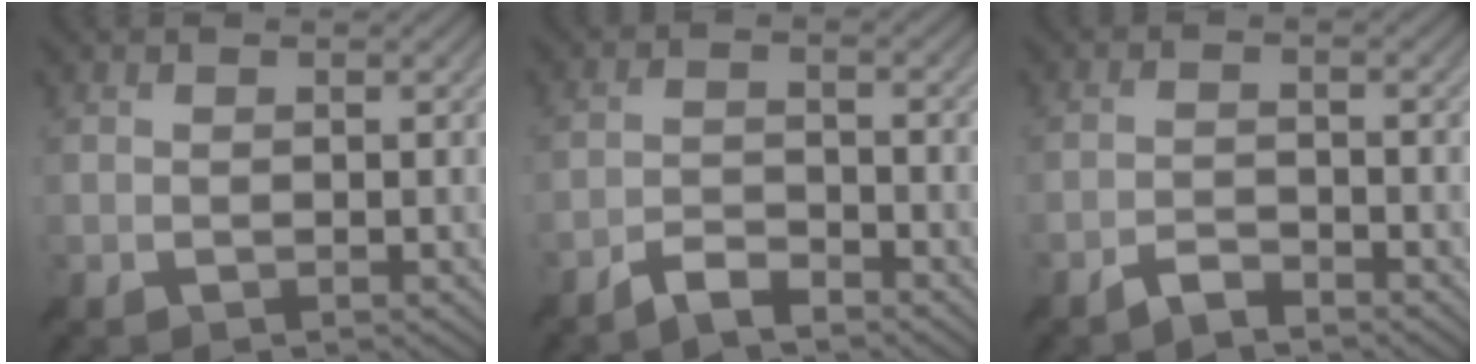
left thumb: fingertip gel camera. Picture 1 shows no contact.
{"total": 3.5, "force": [-3.0, 0.7, 1.7], "torque": [-0.031, 0.002, -0.064]}
{"total": 2.4, "force": [-2.1, 0.4, 1.1], "torque": [-0.020, 0.003, -0.045]}